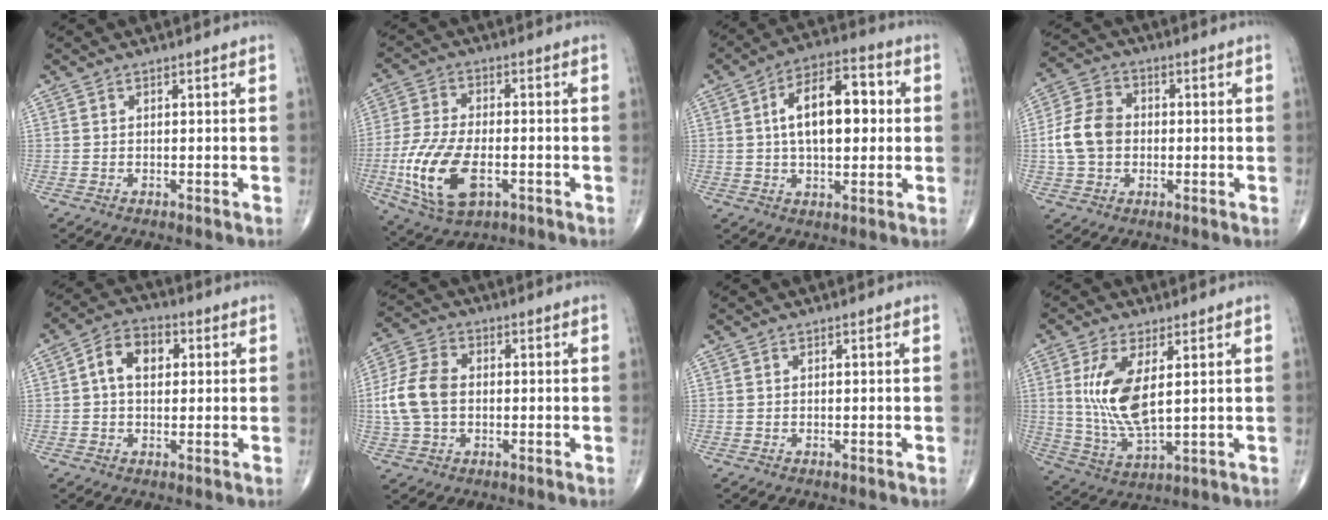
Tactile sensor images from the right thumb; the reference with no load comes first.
{"total": 14.5, "force": [-4.1, 7.4, 11.8], "torque": [-0.245, 0.002, -0.070]}
{"total": 14.2, "force": [1.7, 7.4, 12.0], "torque": [-0.174, 0.022, 0.020]}
{"total": 9.1, "force": [-0.5, 7.0, 5.8], "torque": [-0.103, 0.021, -0.015]}
{"total": 7.8, "force": [1.3, 5.3, 5.6], "torque": [-0.083, 0.020, 0.014]}
{"total": 10.0, "force": [-0.2, 7.0, 7.2], "torque": [-0.147, 0.019, -0.009]}
{"total": 0.0}
{"total": 11.8, "force": [2.6, 4.7, 10.5], "torque": [-0.219, -0.021, 0.061]}